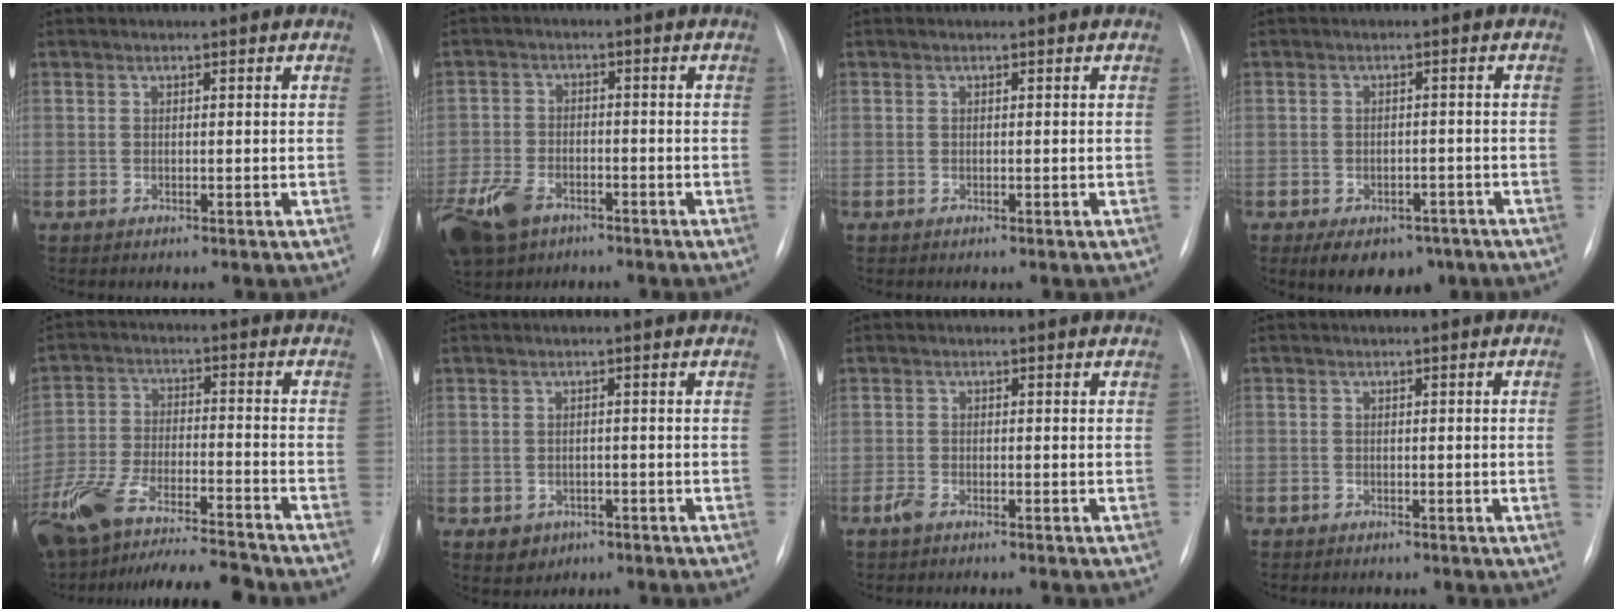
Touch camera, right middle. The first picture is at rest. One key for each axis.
{"total": 11.7, "fx": -6.9, "fy": 7.1, "fz": 6.2, "tx": -0.157, "ty": -0.008, "tz": -0.118}
{"total": 0.0}
{"total": 8.5, "fx": -5.7, "fy": 5.1, "fz": 3.9, "tx": -0.046, "ty": 0.010, "tz": -0.075}
{"total": 19.6, "fx": -17.2, "fy": 2.5, "fz": 9.0, "tx": -0.193, "ty": -0.017, "tz": -0.286}
{"total": 3.2, "fx": -1.5, "fy": 2.7, "fz": 0.8, "tx": -0.008, "ty": 0.006, "tz": -0.012}
{"total": 1.8, "fx": -1.4, "fy": 0.4, "fz": 1.0, "tx": -0.029, "ty": -0.003, "tz": -0.027}
{"total": 1.6, "fx": -0.6, "fy": -0.3, "fz": 1.4, "tx": -0.022, "ty": 0.001, "tz": -0.012}